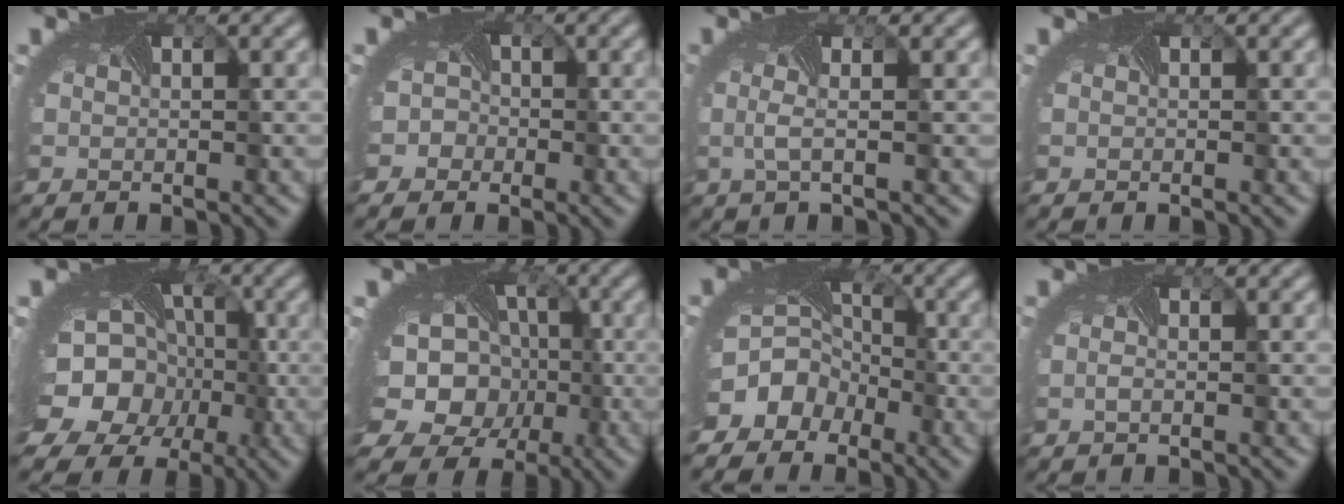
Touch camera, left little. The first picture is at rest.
{"total": 3.5, "force": [-1.9, 2.9, 0.4], "torque": [0.020, 0.007, -0.037]}
{"total": 1.4, "force": [-0.2, -0.3, 1.3], "torque": [-0.036, 0.001, -0.006]}
{"total": 0.0}
{"total": 16.9, "force": [-4.1, 13.8, 8.9], "torque": [-0.170, -0.031, -0.070]}
{"total": 14.2, "force": [-1.7, 11.8, 7.6], "torque": [-0.144, -0.005, -0.046]}
{"total": 9.5, "force": [-4.8, 7.6, 2.9], "torque": [-0.061, -0.022, -0.084]}
{"total": 0.6, "force": [-0.4, -0.2, 0.3], "torque": [-0.016, -0.001, -0.008]}